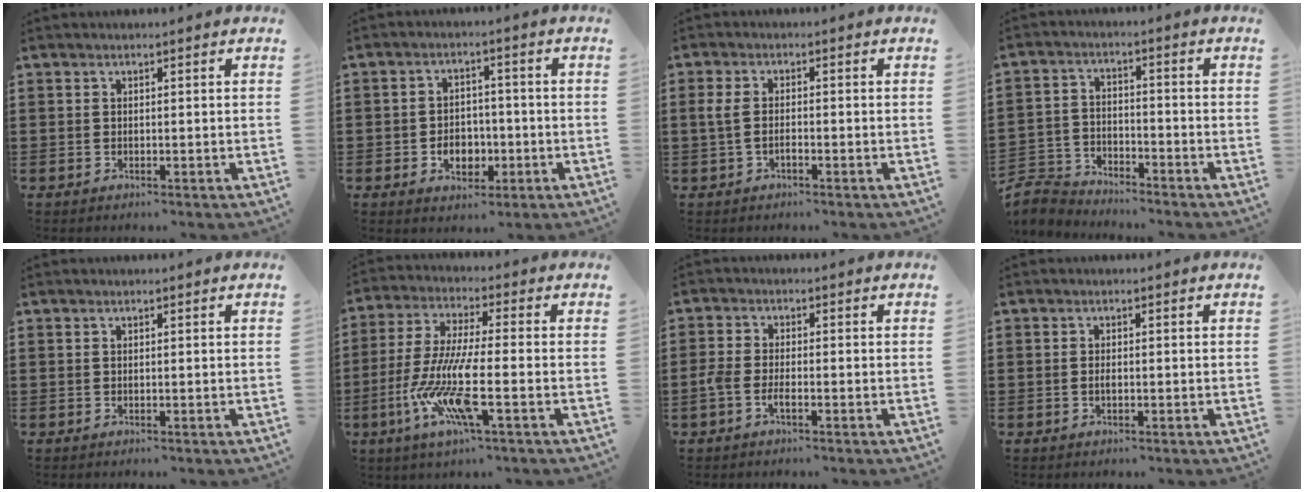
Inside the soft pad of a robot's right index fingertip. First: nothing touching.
{"total": 4.6, "force": [-1.4, 3.4, 2.8], "torque": [-0.042, -0.003, -0.029]}
{"total": 2.6, "force": [-0.6, 1.3, 2.1], "torque": [-0.057, -0.003, -0.016]}
{"total": 5.4, "force": [-5.3, 1.2, 0.3], "torque": [-0.028, 0.002, -0.111]}
{"total": 0.0}
{"total": 11.0, "force": [-4.5, 1.8, 9.8], "torque": [-0.232, -0.015, -0.097]}
{"total": 2.6, "force": [-1.3, 0.8, 2.2], "torque": [-0.054, -0.004, -0.027]}
{"total": 0.9, "force": [-0.3, 0.1, 0.9], "torque": [-0.019, -0.008, -0.003]}